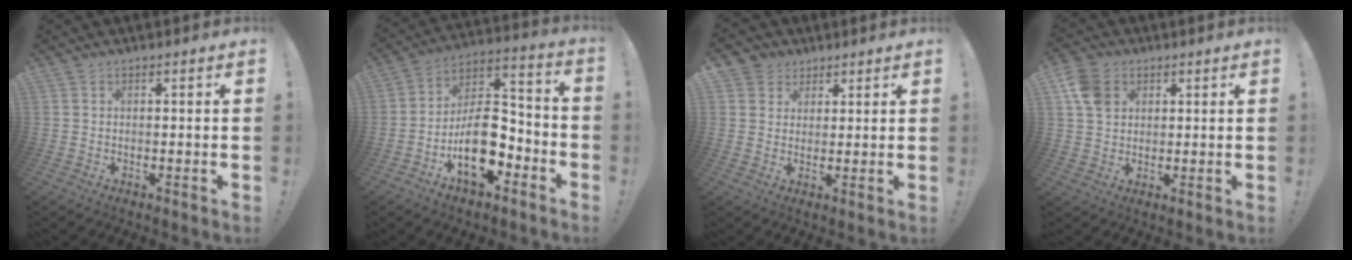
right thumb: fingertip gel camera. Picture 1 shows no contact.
{"total": 17.3, "force": [-7.0, 9.9, 12.4], "torque": [-0.196, 0.042, -0.112]}
{"total": 4.8, "force": [2.4, 4.1, 0.3], "torque": [-0.007, -0.015, 0.048]}
{"total": 8.3, "force": [3.3, 6.3, 4.3], "torque": [-0.075, -0.003, 0.066]}